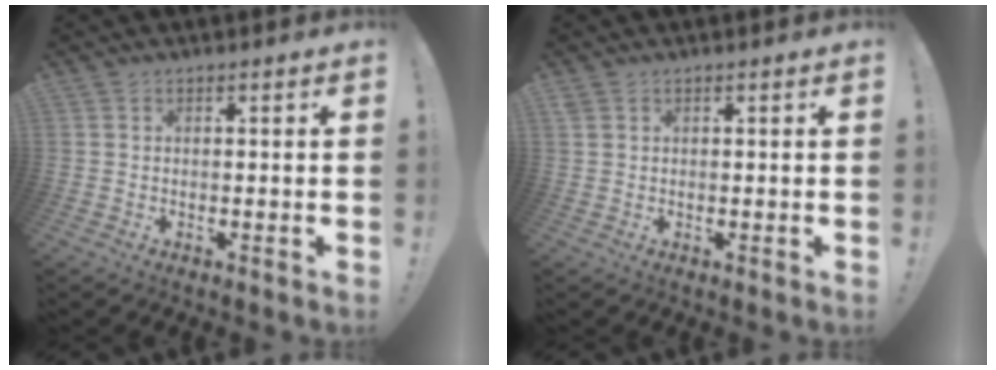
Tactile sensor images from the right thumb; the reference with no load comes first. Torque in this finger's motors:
{"motor_torque": [-0.13, 0.06, 0.36, -0.01, -0.05]}